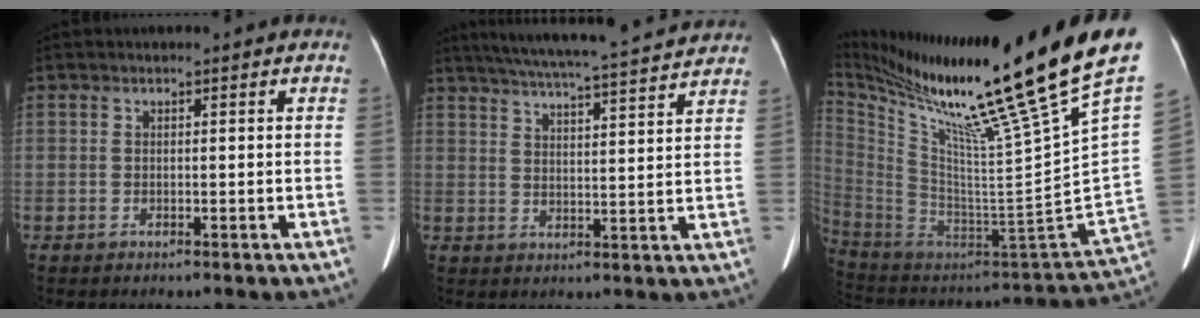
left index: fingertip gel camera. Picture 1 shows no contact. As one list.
[{"total": 18.6, "force": [16.8, 0.4, 7.9], "torque": [-0.139, 0.017, 0.225]}, {"total": 36.2, "force": [26.5, -1.0, 24.6], "torque": [-0.385, -0.100, 0.405]}]